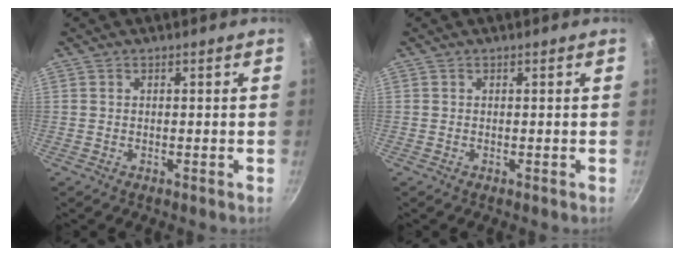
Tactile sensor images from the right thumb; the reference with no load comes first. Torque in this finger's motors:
{"motor_torque": [0.17, 0.07, 0.33, 0.08, 0.03]}